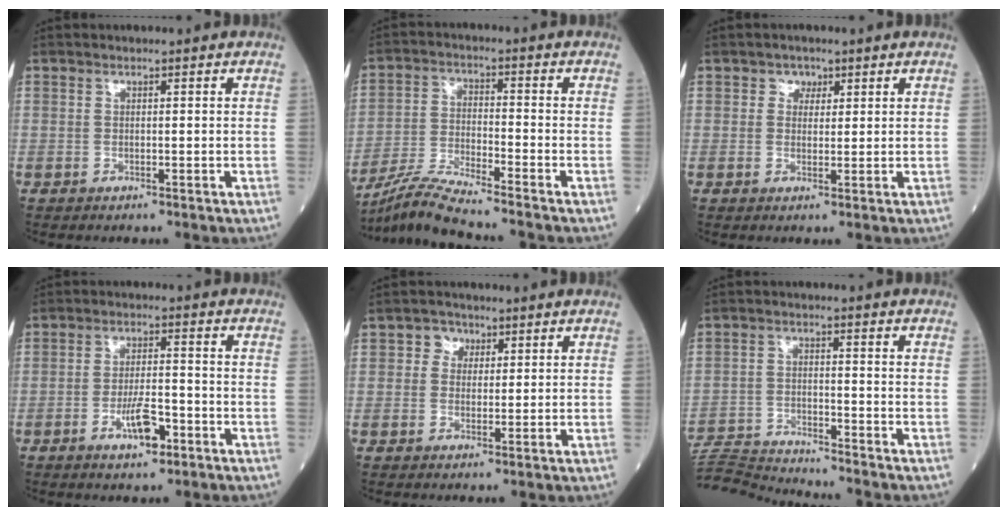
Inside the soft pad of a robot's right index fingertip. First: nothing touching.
{"total": 8.6, "force": [-8.0, -1.5, 3.0], "torque": [-0.065, -0.021, -0.153]}
{"total": 2.0, "force": [1.0, 1.7, 0.6], "torque": [0.000, 0.000, 0.010]}
{"total": 5.6, "force": [-2.8, 1.6, 4.7], "torque": [-0.087, 0.000, -0.047]}
{"total": 2.8, "force": [1.1, 2.4, 0.7], "torque": [-0.009, 0.005, 0.012]}
{"total": 8.6, "force": [-8.3, -1.9, 0.0], "torque": [-0.005, -0.004, -0.153]}